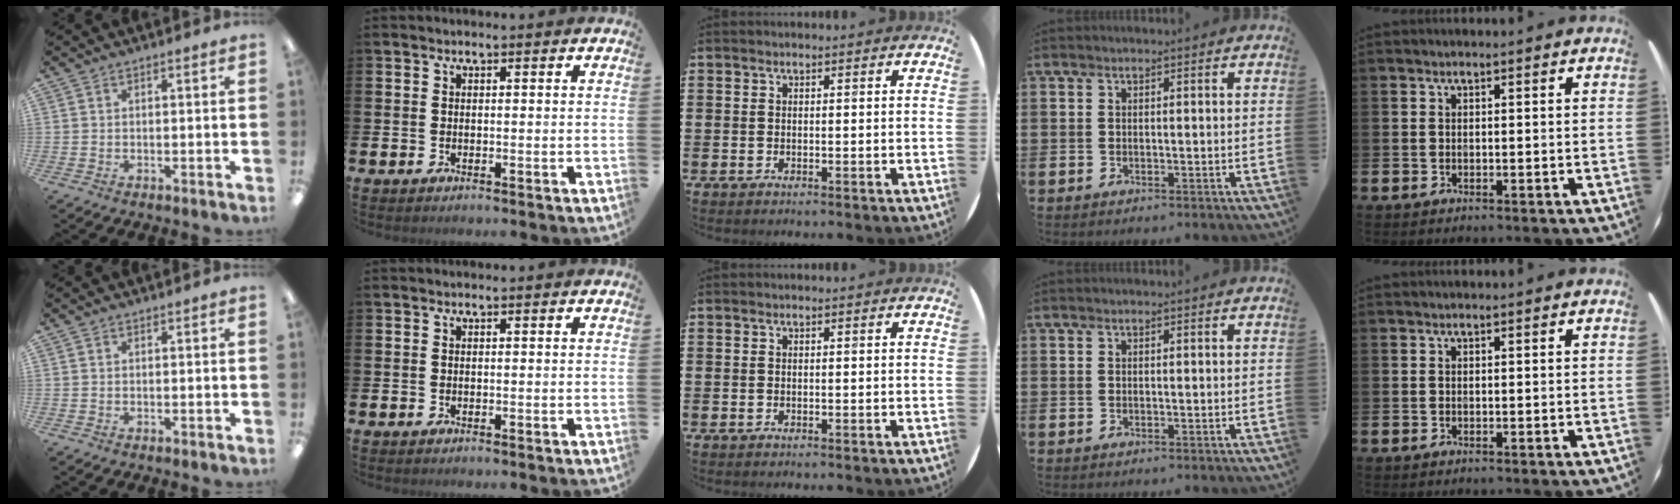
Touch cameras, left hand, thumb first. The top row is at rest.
{}